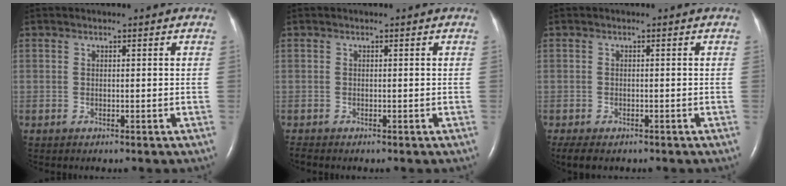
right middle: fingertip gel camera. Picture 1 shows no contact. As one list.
[{"total": 0.7, "force": [-0.7, 0.0, 0.2], "torque": [-0.009, -0.003, -0.013]}, {"total": 4.7, "force": [-3.4, 2.0, 2.4], "torque": [-0.042, -0.012, -0.051]}]